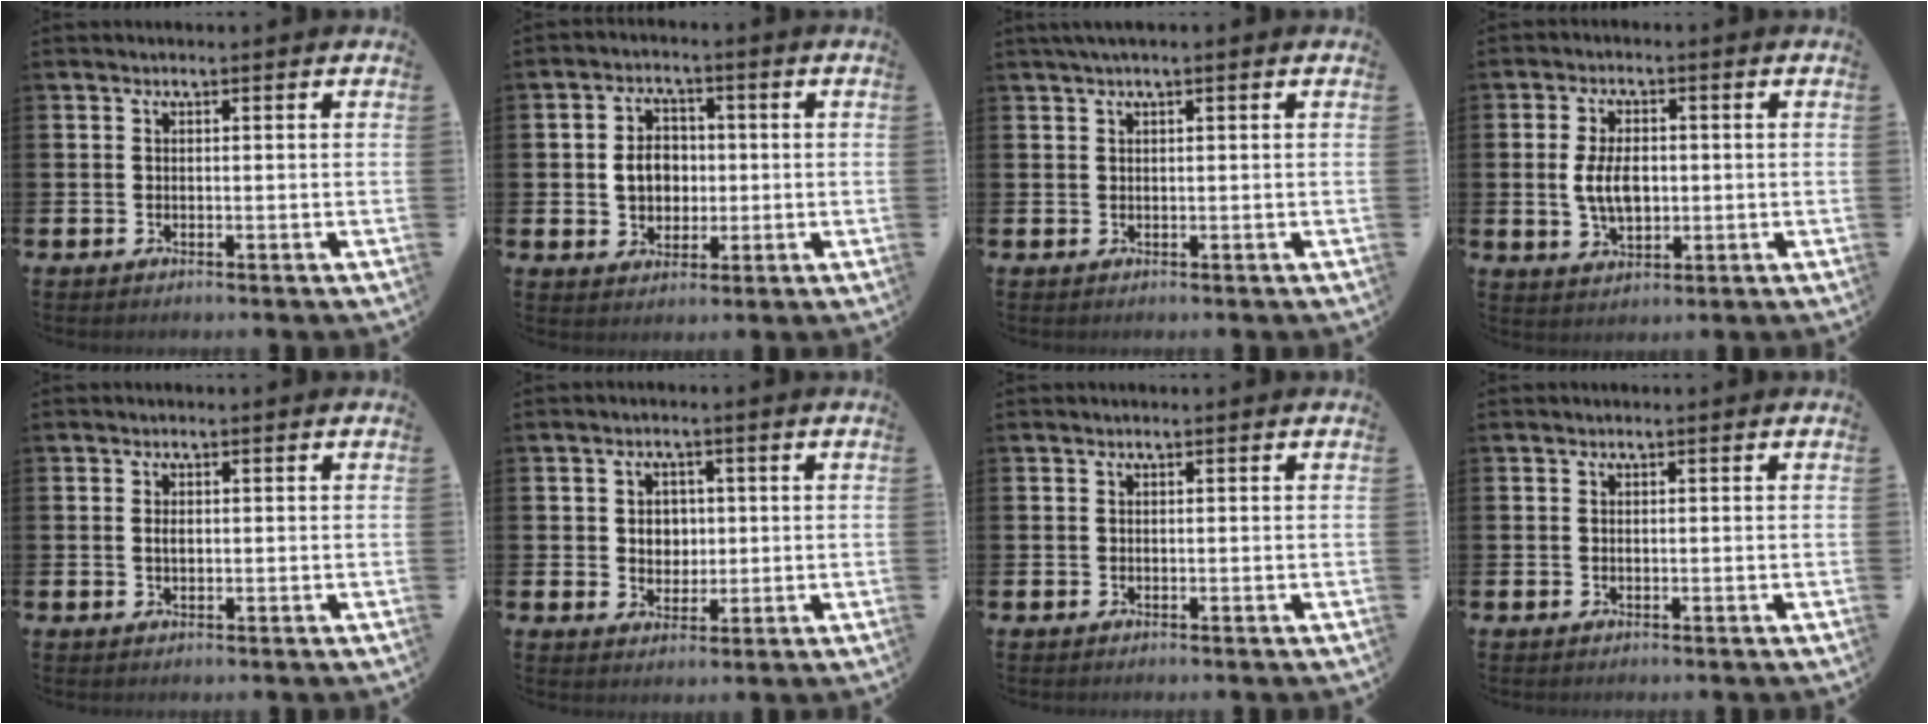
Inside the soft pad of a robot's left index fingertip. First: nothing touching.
{"total": 5.1, "force": [0.1, 4.3, 2.7], "torque": [-0.042, 0.006, -0.007]}
{"total": 1.3, "force": [0.9, 0.0, 0.8], "torque": [-0.024, 0.006, 0.019]}
{"total": 5.6, "force": [0.3, 3.3, 4.5], "torque": [-0.074, 0.000, -0.002]}
{"total": 1.1, "force": [0.2, 0.6, 0.8], "torque": [-0.003, 0.000, -0.002]}
{"total": 3.3, "force": [0.8, 3.0, 1.3], "torque": [-0.013, 0.005, 0.007]}
{"total": 0.0}
{"total": 0.0}